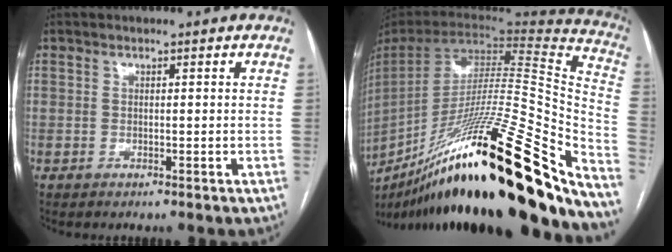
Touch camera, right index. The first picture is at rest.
{"total": 45.6, "force": [-28.9, 5.1, 34.9], "torque": [-0.504, -0.073, -0.446]}